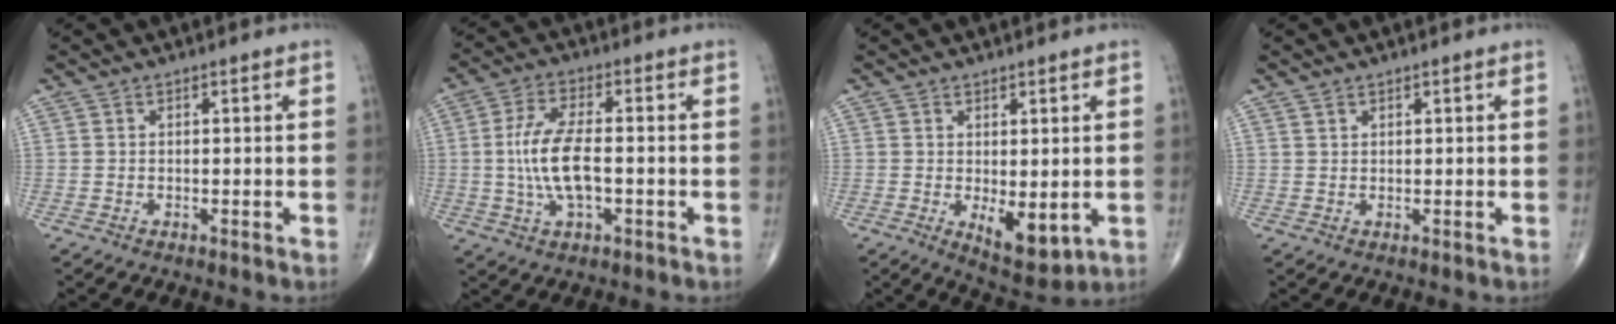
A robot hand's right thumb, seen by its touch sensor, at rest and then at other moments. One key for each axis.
{"total": 10.3, "fx": -0.8, "fy": 4.4, "fz": 9.3, "tx": -0.191, "ty": 0.010, "tz": -0.017}
{"total": 7.2, "fx": -1.0, "fy": 3.3, "fz": 6.3, "tx": -0.079, "ty": -0.019, "tz": -0.002}
{"total": 0.7, "fx": 0.6, "fy": 0.4, "fz": 0.2, "tx": 0.001, "ty": -0.003, "tz": 0.009}